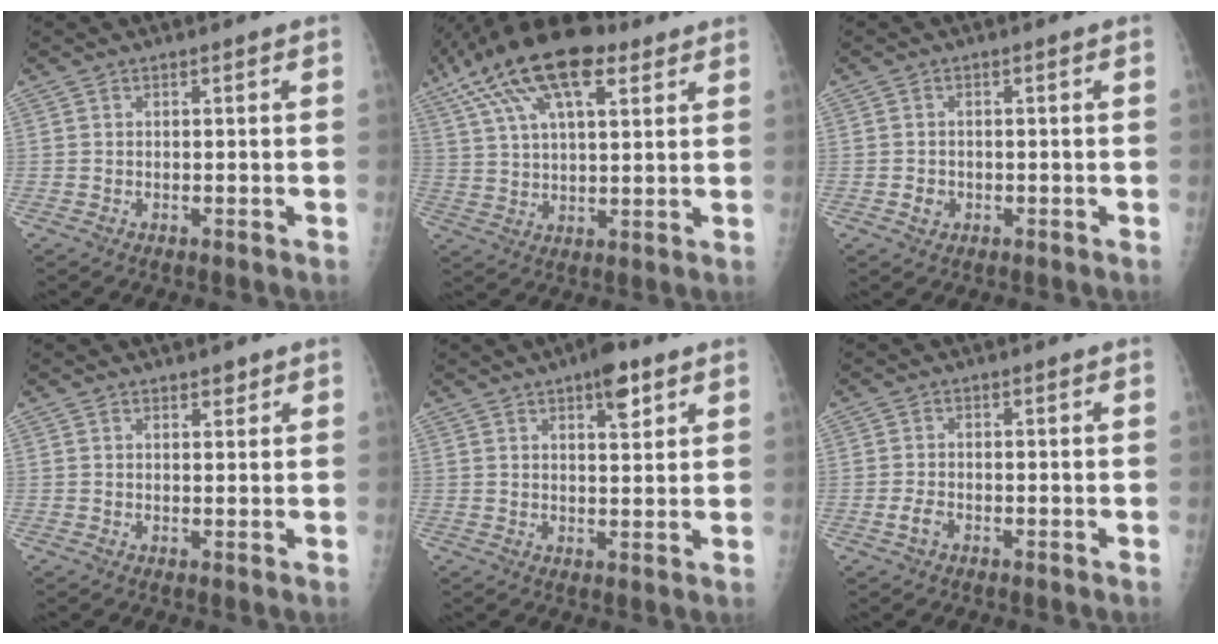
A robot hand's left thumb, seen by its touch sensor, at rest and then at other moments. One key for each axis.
{"total": 18.5, "fx": 9.8, "fy": 7.9, "fz": 13.6, "tx": -0.245, "ty": 0.004, "tz": 0.174}
{"total": 1.9, "fx": -0.6, "fy": 1.7, "fz": 0.7, "tx": -0.005, "ty": 0.004, "tz": -0.006}
{"total": 1.5, "fx": 1.2, "fy": 0.7, "fz": 0.7, "tx": 0.000, "ty": -0.007, "tz": 0.015}
{"total": 6.1, "fx": 3.5, "fy": 2.3, "fz": 4.4, "tx": -0.048, "ty": -0.015, "tz": 0.045}
{"total": 2.1, "fx": -1.0, "fy": 1.2, "fz": 1.3, "tx": -0.030, "ty": 0.004, "tz": -0.019}